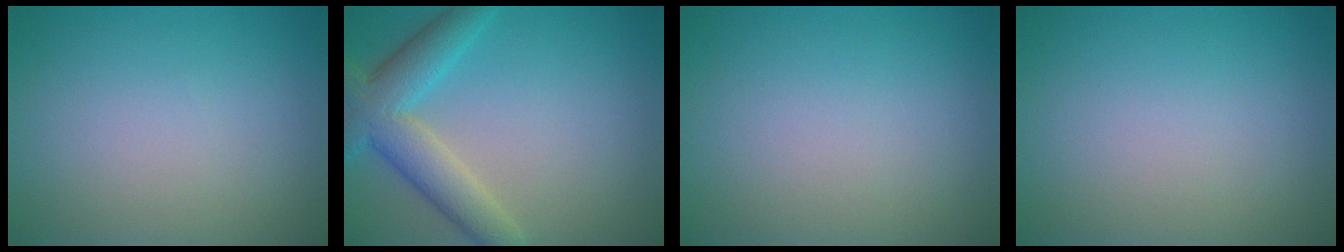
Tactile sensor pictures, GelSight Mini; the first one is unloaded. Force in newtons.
{"total": 5.9, "press": 5.9, "slide": 0.4}
{"total": 0.0}
{"total": 0.0}